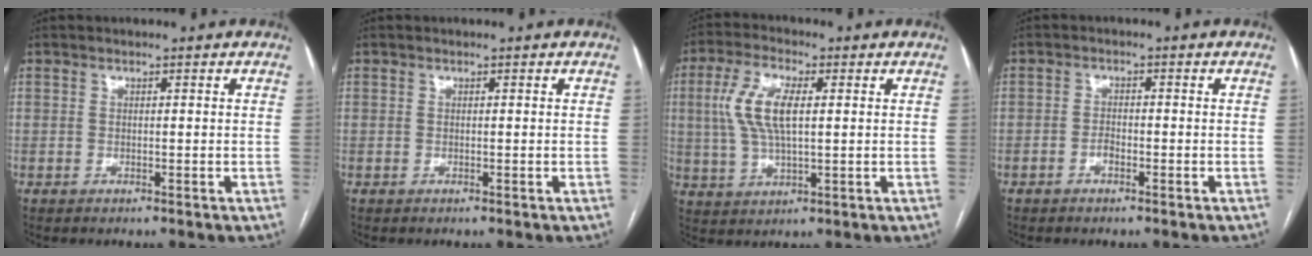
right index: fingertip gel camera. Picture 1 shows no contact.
{"total": 0.0}
{"total": 8.9, "force": [1.6, 3.0, 8.3], "torque": [-0.187, 0.012, 0.033]}
{"total": 1.6, "force": [-0.9, 0.6, 1.1], "torque": [-0.021, 0.003, -0.016]}